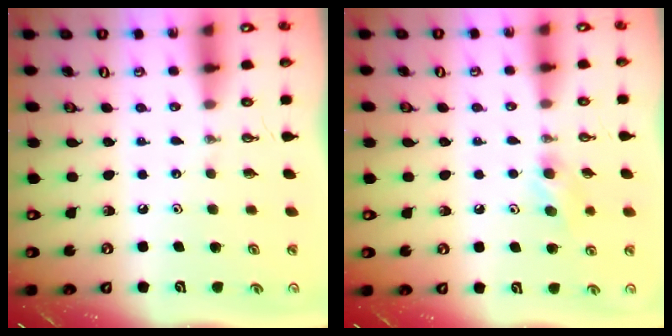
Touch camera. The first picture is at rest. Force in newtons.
{"total": 8.4, "press": 7.5, "slide": 3.7}